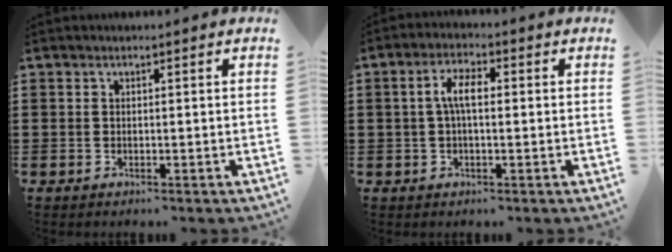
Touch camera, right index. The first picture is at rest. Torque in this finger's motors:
{"motor_torque": [0.92, -0.14, 0.43, 0.12]}